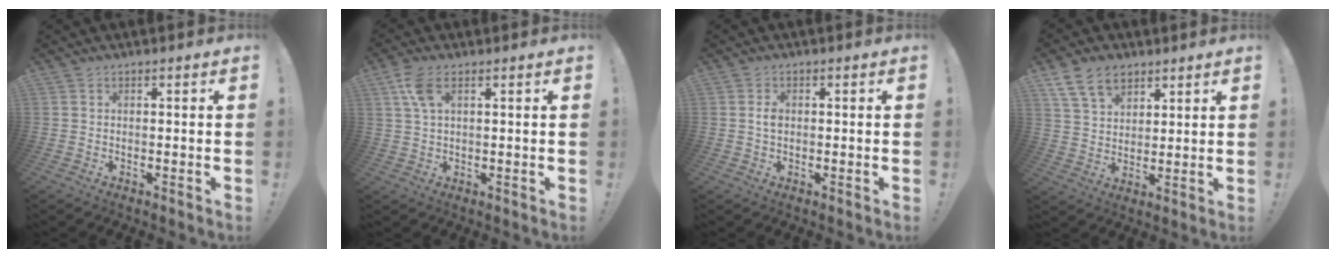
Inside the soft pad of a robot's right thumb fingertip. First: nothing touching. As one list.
[{"total": 6.0, "force": [2.6, 2.3, 5.0], "torque": [-0.094, 0.001, 0.047]}, {"total": 2.1, "force": [0.0, 1.3, 1.7], "torque": [-0.027, 0.003, -0.002]}, {"total": 11.2, "force": [6.8, 7.3, 5.2], "torque": [-0.086, -0.027, 0.130]}]